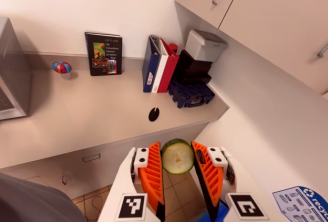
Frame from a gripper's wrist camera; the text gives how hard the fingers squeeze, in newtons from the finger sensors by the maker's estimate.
{"total": 6.6, "left": 6.3, "right": 6.8}